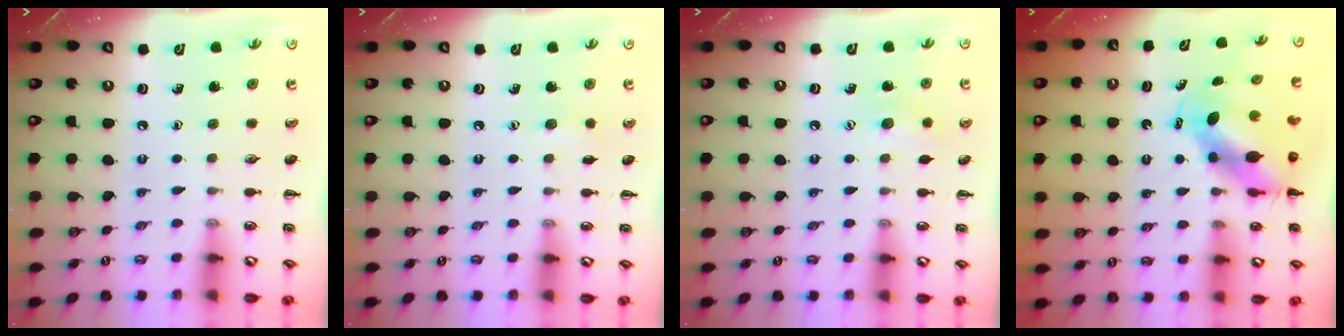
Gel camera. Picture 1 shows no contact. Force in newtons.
{"total": 4.1, "press": 3.9, "slide": 0.9}
{"total": 7.7, "press": 7.5, "slide": 2.0}
{"total": 5.8, "press": 5.7, "slide": 1.2}